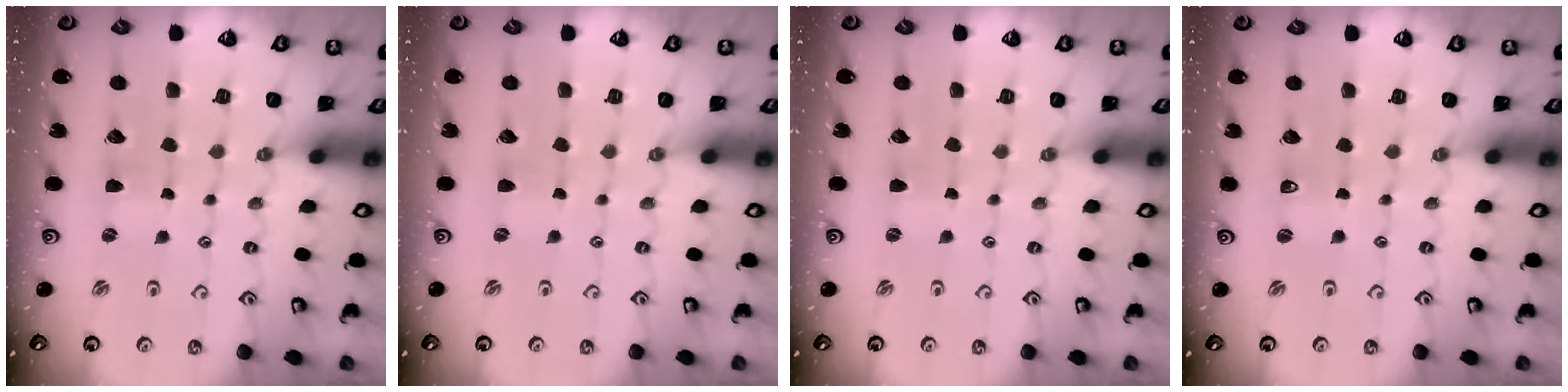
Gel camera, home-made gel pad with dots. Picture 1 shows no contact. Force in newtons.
{"total": 0.0}
{"total": 0.0}
{"total": 0.0}